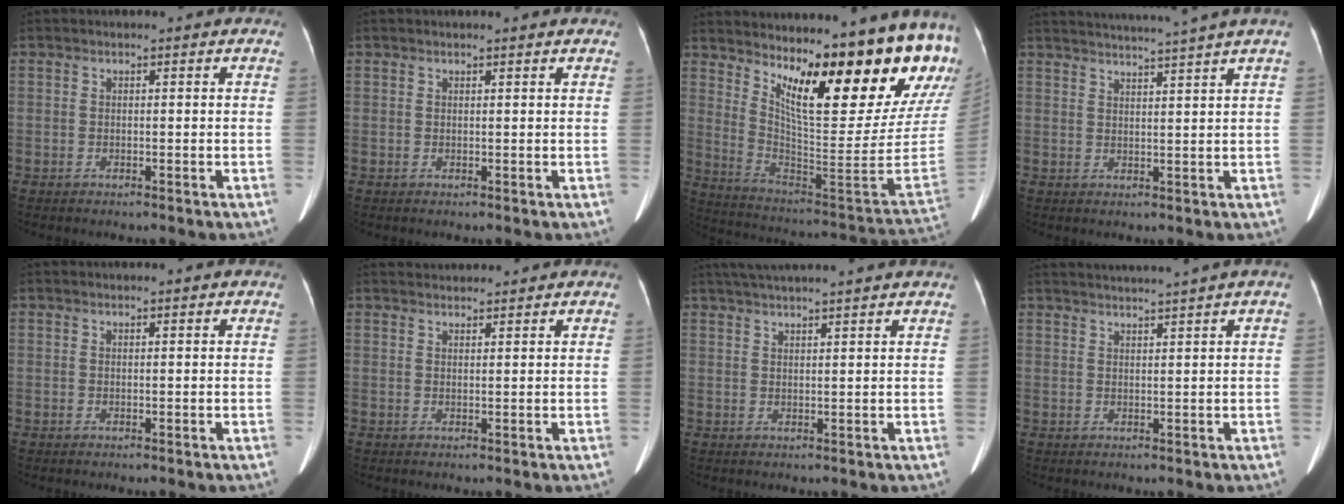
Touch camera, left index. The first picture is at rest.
{"total": 2.1, "force": [2.0, 0.1, 0.8], "torque": [-0.010, 0.011, 0.021]}
{"total": 25.5, "force": [18.7, 2.6, 17.1], "torque": [-0.267, -0.079, 0.264]}
{"total": 10.5, "force": [9.4, -2.6, 4.0], "torque": [-0.057, -0.012, 0.123]}
{"total": 1.0, "force": [0.9, 0.0, 0.4], "torque": [-0.007, 0.007, 0.014]}
{"total": 4.3, "force": [4.2, 0.2, 0.5], "torque": [-0.009, 0.032, 0.064]}
{"total": 12.5, "force": [11.0, -0.3, 5.9], "torque": [-0.101, 0.039, 0.152]}
{"total": 6.8, "force": [5.9, -2.1, 2.6], "torque": [-0.031, 0.010, 0.083]}